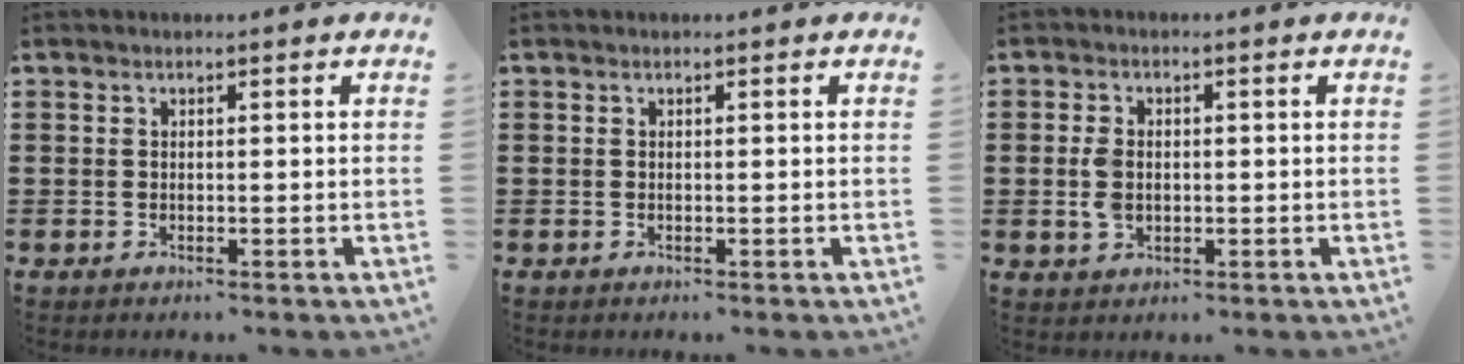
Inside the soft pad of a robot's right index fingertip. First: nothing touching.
{"total": 0.0}
{"total": 3.4, "force": [-0.2, 2.3, 2.5], "torque": [-0.066, 0.001, -0.008]}